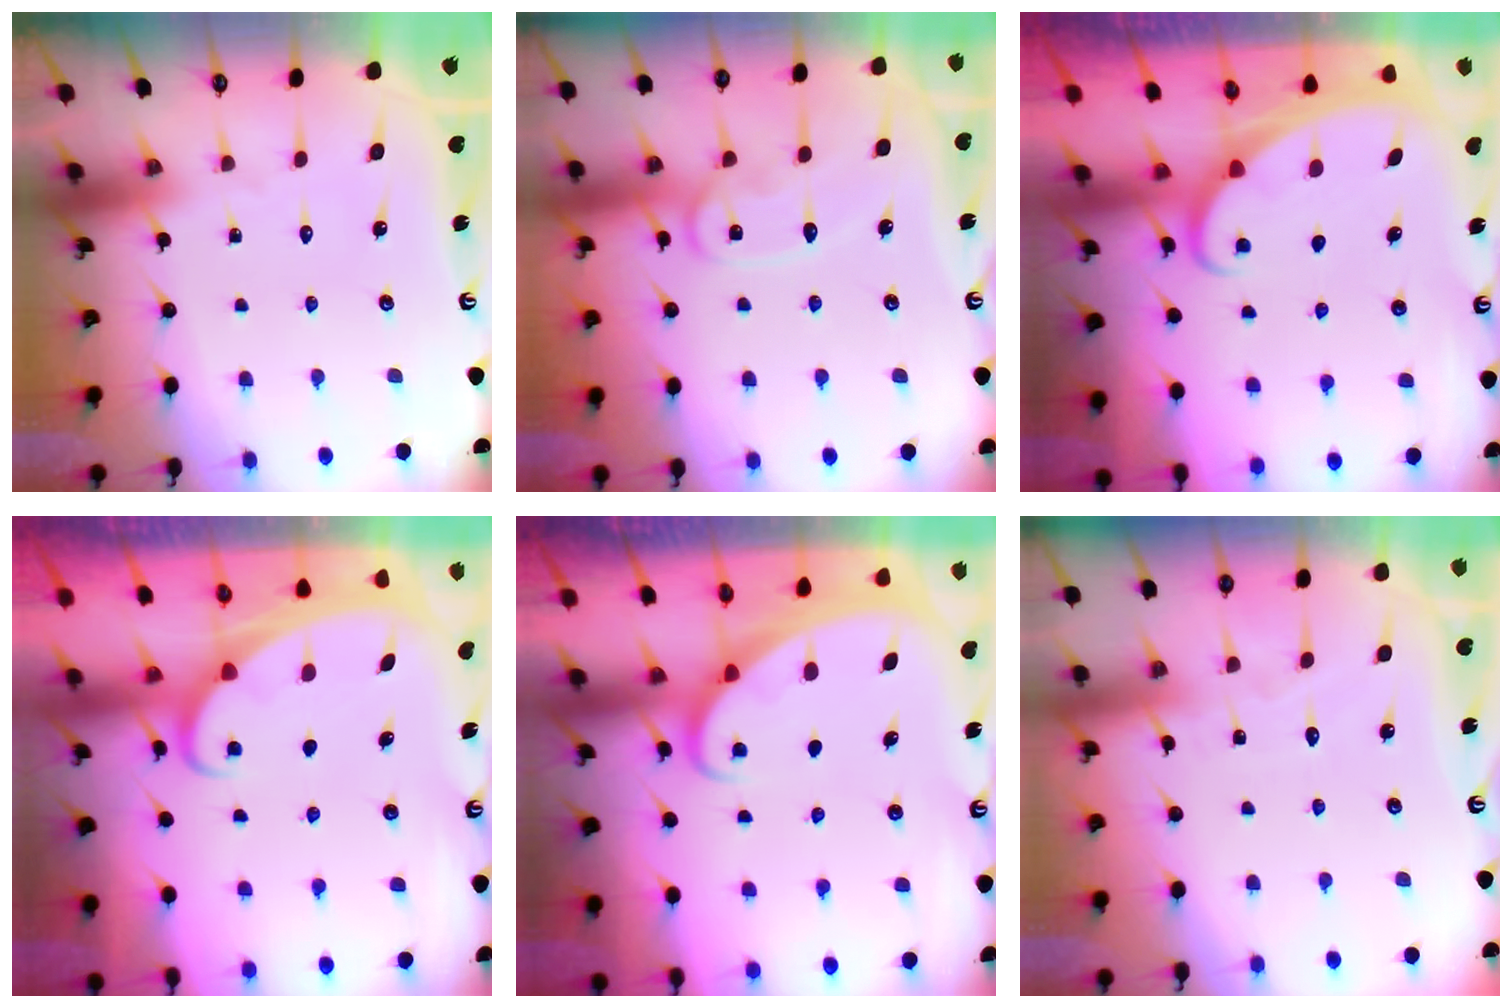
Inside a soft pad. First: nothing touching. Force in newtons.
{"total": 12.1, "press": 12.0, "slide": 1.2}
{"total": 1.6, "press": 1.6, "slide": 0.1}
{"total": 2.0, "press": 2.0, "slide": 0.3}
{"total": 1.7, "press": 1.7, "slide": 0.2}
{"total": 2.5, "press": 2.5, "slide": 0.4}